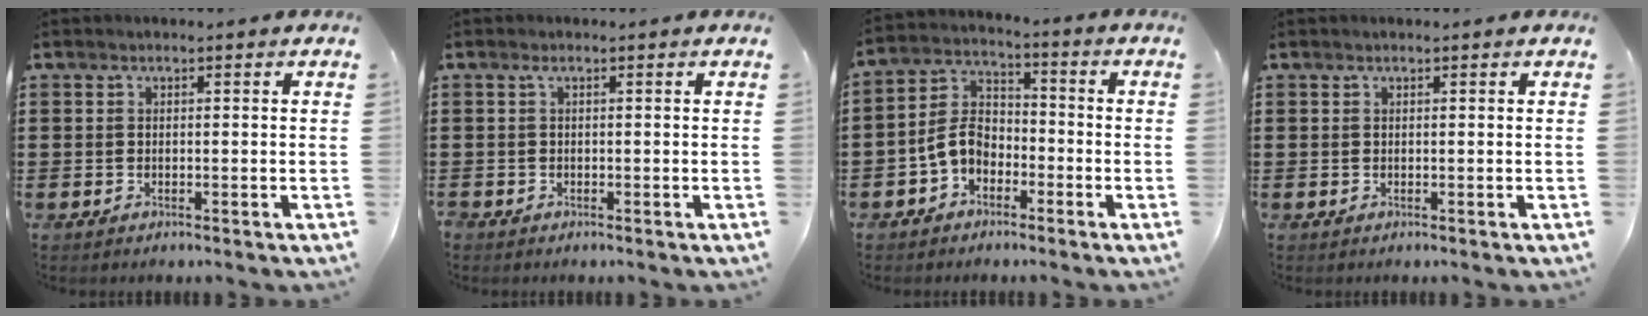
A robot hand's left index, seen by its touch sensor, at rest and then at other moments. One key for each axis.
{"total": 0.5, "fx": -0.2, "fy": 0.4, "fz": 0.2, "tx": -0.007, "ty": 0.003, "tz": -0.004}
{"total": 6.0, "fx": -2.9, "fy": 4.1, "fz": 3.4, "tx": -0.094, "ty": 0.009, "tz": -0.066}
{"total": 0.0}